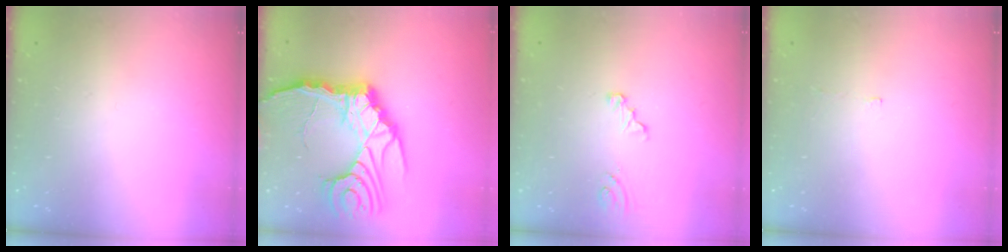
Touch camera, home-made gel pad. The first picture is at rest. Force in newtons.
{"total": 19.6, "press": 19.5, "slide": 2.7}
{"total": 2.1, "press": 2.1, "slide": 0.2}
{"total": 1.6, "press": 1.5, "slide": 0.3}